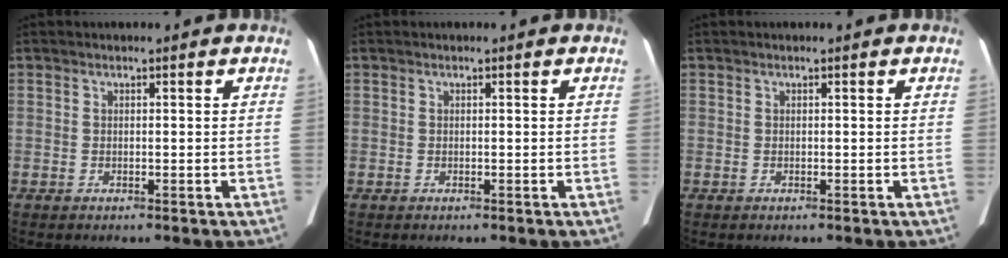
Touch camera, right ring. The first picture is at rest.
{"total": 0.0}
{"total": 0.0}